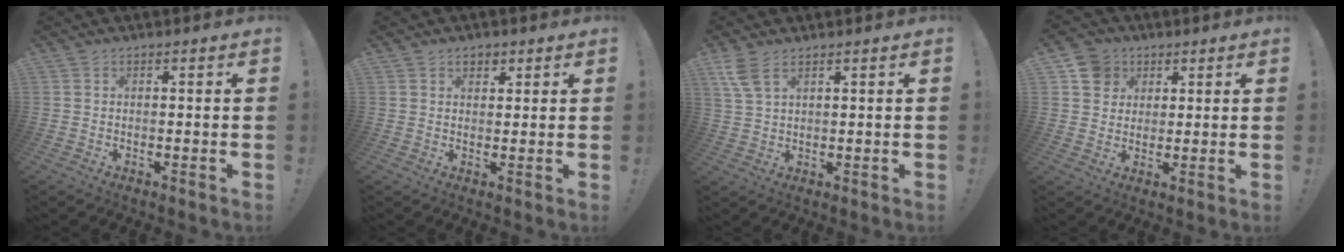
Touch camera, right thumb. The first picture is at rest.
{"total": 2.6, "force": [1.5, 1.9, 0.8], "torque": [0.001, -0.006, 0.023]}
{"total": 5.7, "force": [3.4, 2.2, 3.9], "torque": [-0.074, -0.010, 0.066]}
{"total": 7.9, "force": [3.5, 6.9, 1.8], "torque": [-0.022, -0.016, 0.071]}